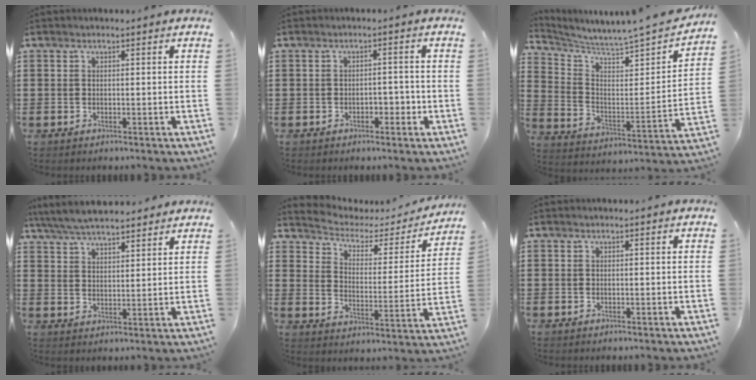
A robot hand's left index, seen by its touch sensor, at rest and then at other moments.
{"total": 2.4, "force": [-1.4, 1.1, 1.6], "torque": [-0.030, 0.004, -0.030]}
{"total": 3.8, "force": [3.5, 0.0, 1.4], "torque": [-0.051, -0.048, 0.049]}
{"total": 6.0, "force": [5.6, 1.0, 1.8], "torque": [-0.056, -0.015, 0.102]}
{"total": 2.9, "force": [2.3, 1.4, 0.9], "torque": [-0.038, -0.022, 0.030]}
{"total": 0.0}